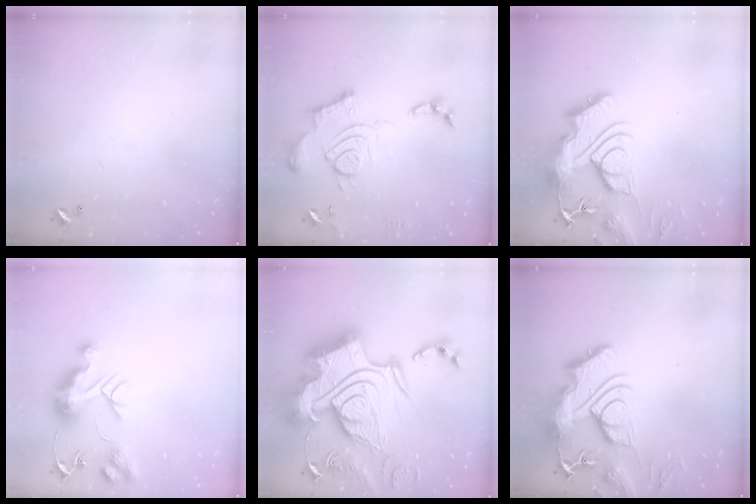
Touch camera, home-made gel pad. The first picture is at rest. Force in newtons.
{"total": 15.7, "press": 15.6, "slide": 1.4}
{"total": 17.8, "press": 17.8, "slide": 1.8}
{"total": 10.9, "press": 10.9, "slide": 0.9}
{"total": 0.7, "press": 0.7, "slide": 0.1}
{"total": 17.8, "press": 17.8, "slide": 1.8}